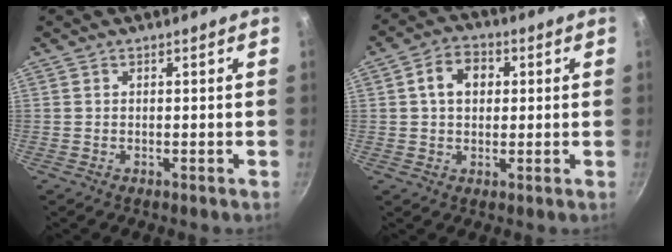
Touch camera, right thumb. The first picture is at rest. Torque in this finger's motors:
{"motor_torque": [-0.83, 0.89, 0.64, -0.52, 0.00]}